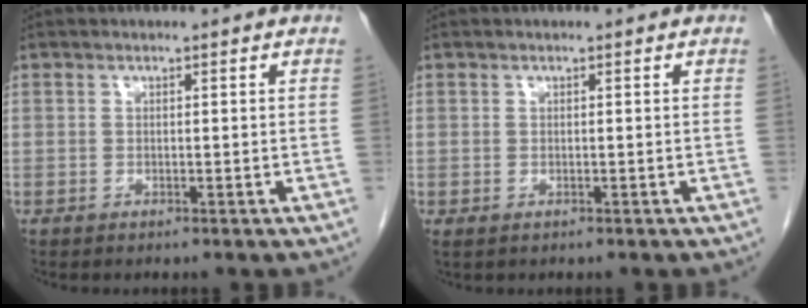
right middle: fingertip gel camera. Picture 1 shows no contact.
{"total": 0.6, "force": [-0.1, 0.4, 0.4], "torque": [-0.012, -0.003, 0.004]}